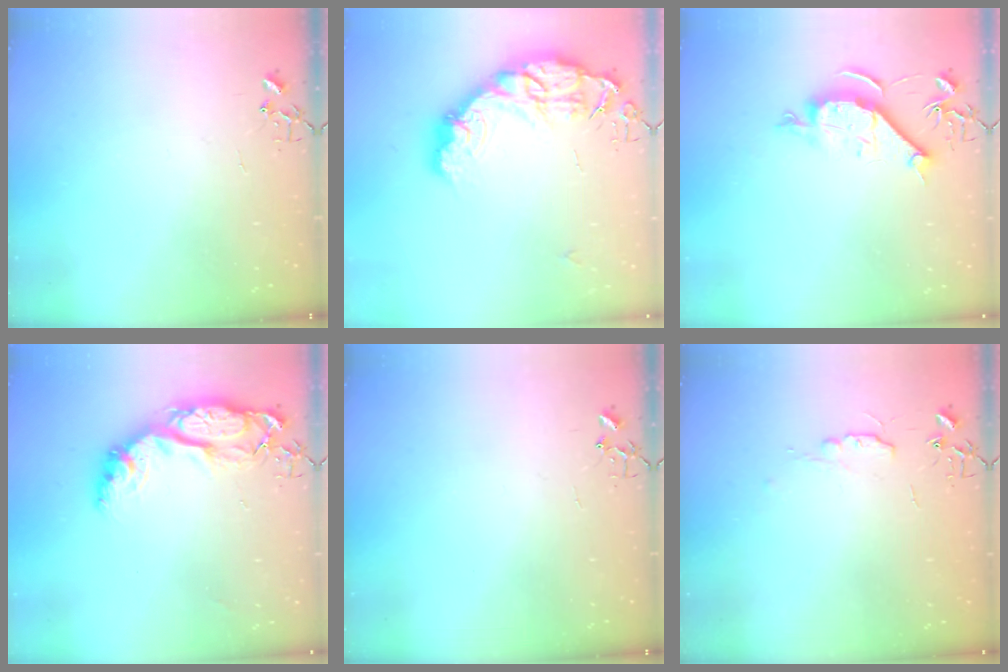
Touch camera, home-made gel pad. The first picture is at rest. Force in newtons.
{"total": 18.2, "press": 18.2, "slide": 1.3}
{"total": 10.4, "press": 10.4, "slide": 0.9}
{"total": 15.4, "press": 15.3, "slide": 1.2}
{"total": 0.0}
{"total": 5.6, "press": 5.5, "slide": 0.7}